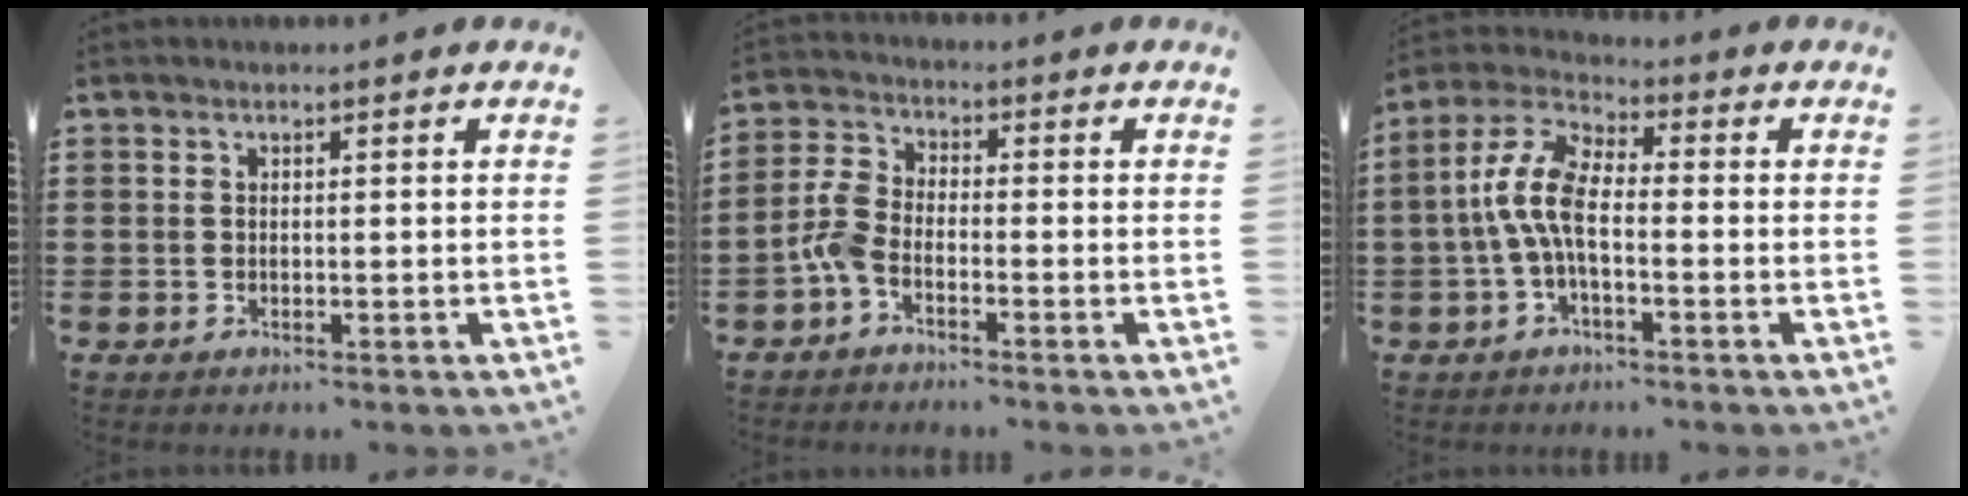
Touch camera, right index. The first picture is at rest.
{"total": 4.3, "force": [-2.6, 1.8, 2.9], "torque": [-0.087, -0.002, -0.058]}
{"total": 8.0, "force": [-1.1, 3.2, 7.2], "torque": [-0.173, -0.006, -0.029]}